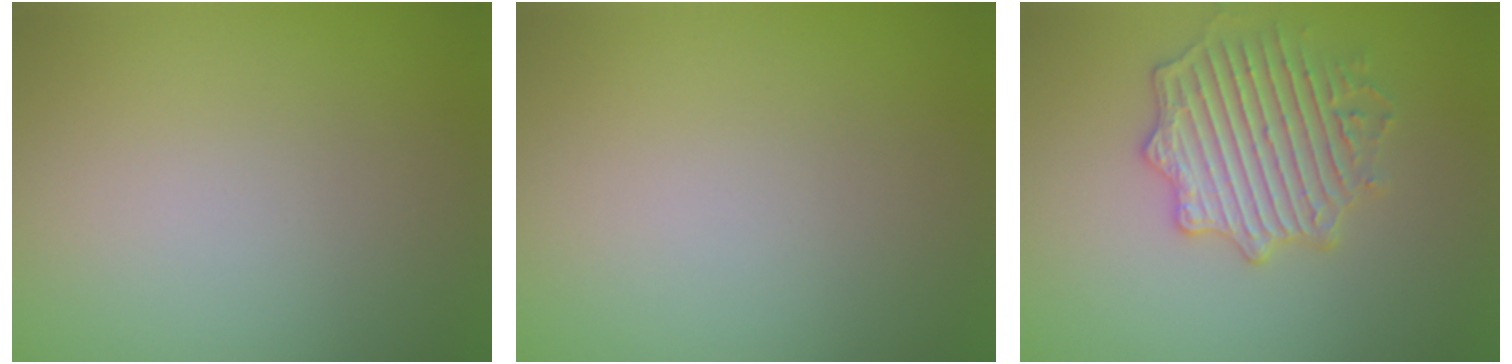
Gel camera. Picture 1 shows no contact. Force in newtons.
{"total": 0.0}
{"total": 4.1, "press": 4.0, "slide": 0.5}